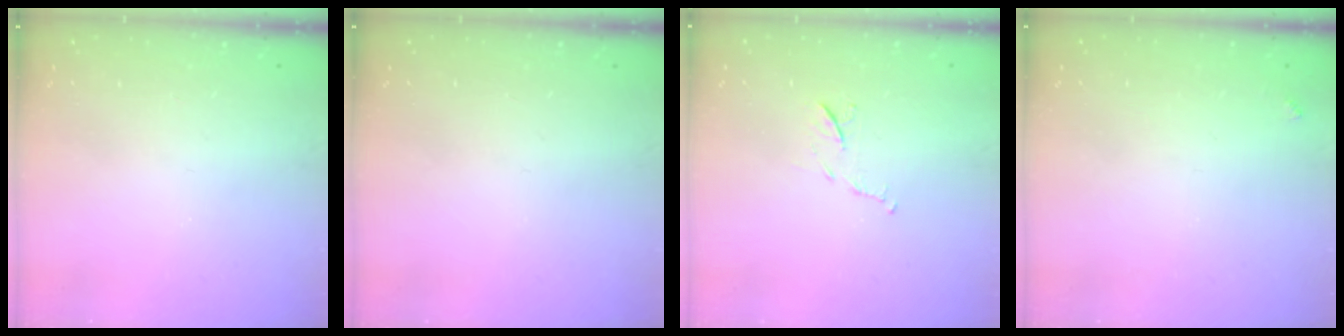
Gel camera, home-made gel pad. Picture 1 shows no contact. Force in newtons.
{"total": 0.0}
{"total": 6.0, "press": 6.0, "slide": 0.6}
{"total": 3.6, "press": 3.6, "slide": 0.2}